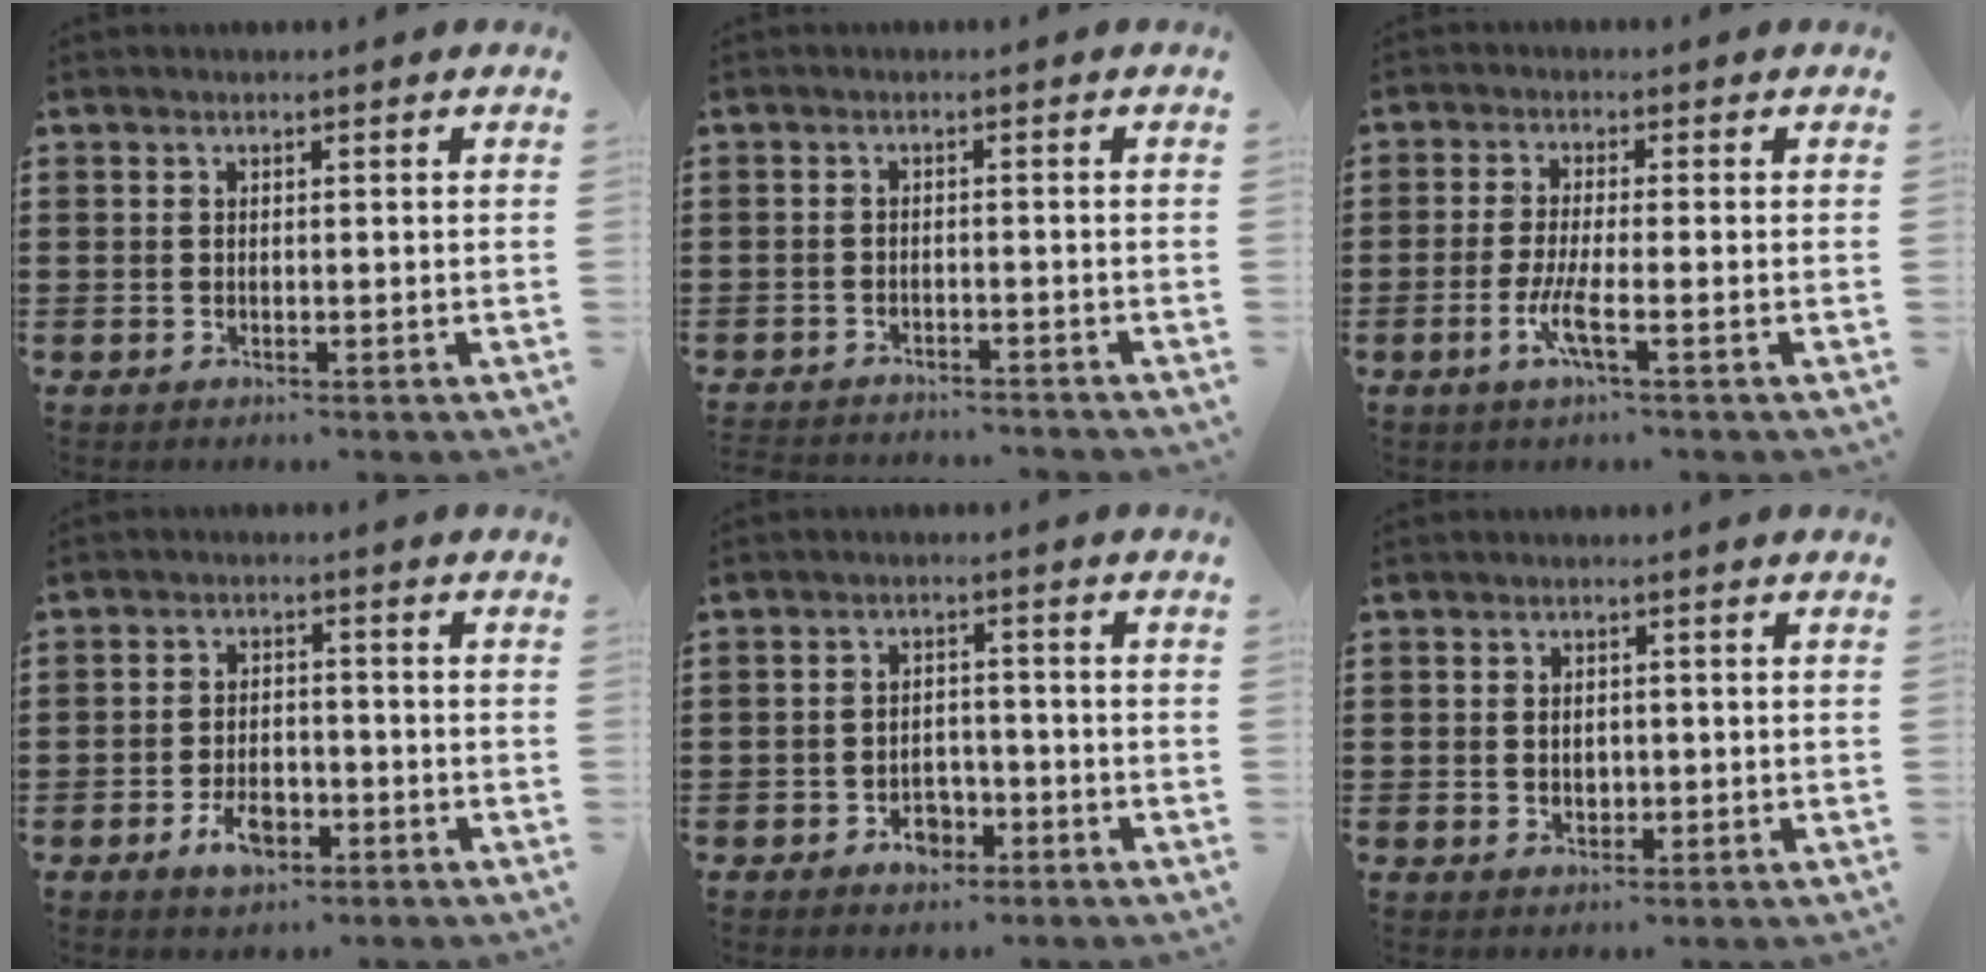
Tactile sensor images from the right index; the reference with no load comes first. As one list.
[{"total": 1.8, "force": [-1.8, 0.2, -0.1], "torque": [-0.004, 0.002, -0.040]}, {"total": 4.8, "force": [-1.9, 0.5, 4.3], "torque": [-0.094, -0.012, -0.040]}, {"total": 5.2, "force": [-2.6, 2.7, 3.6], "torque": [-0.072, 0.005, -0.048]}, {"total": 3.7, "force": [-2.3, 2.3, 1.7], "torque": [-0.033, 0.007, -0.045]}, {"total": 1.8, "force": [0.0, 1.5, 1.0], "torque": [-0.022, 0.008, -0.002]}]